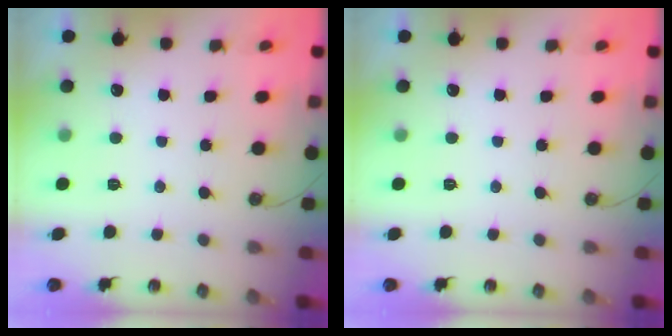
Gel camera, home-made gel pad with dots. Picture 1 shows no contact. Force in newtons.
{"total": 0.0}